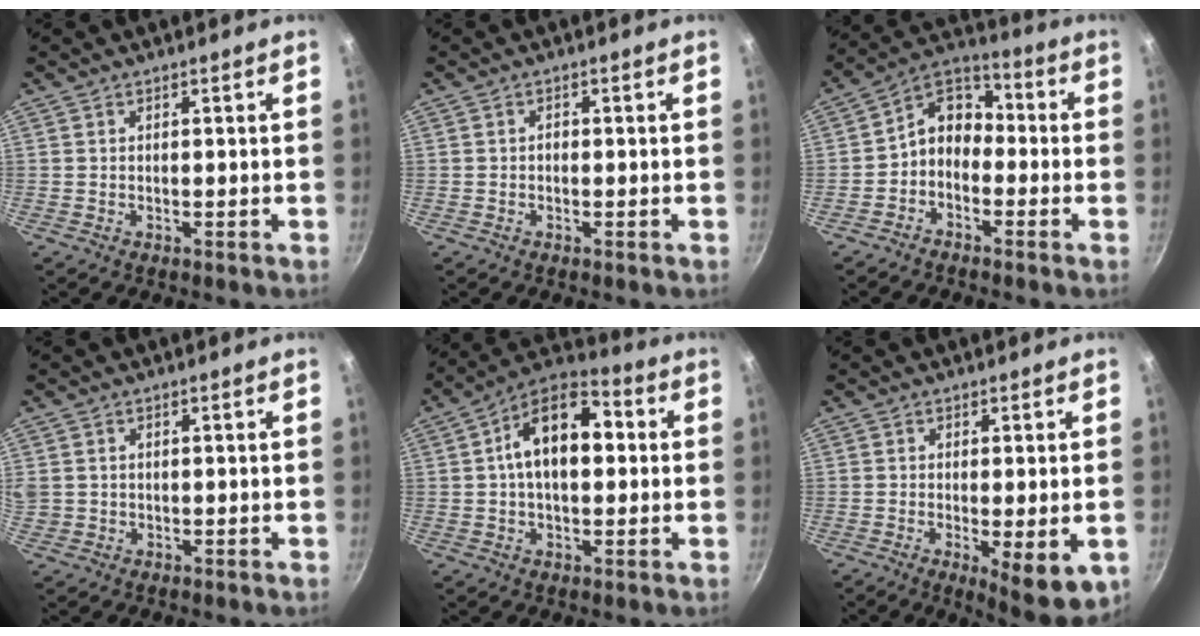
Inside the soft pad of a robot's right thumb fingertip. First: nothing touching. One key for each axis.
{"total": 0.8, "fx": -0.2, "fy": 0.6, "fz": 0.5, "tx": -0.002, "ty": 0.003, "tz": -0.008}
{"total": 8.9, "fx": -2.0, "fy": 6.7, "fz": 5.5, "tx": -0.063, "ty": 0.047, "tz": -0.057}
{"total": 4.0, "fx": 0.0, "fy": 3.4, "fz": 2.0, "tx": -0.050, "ty": 0.004, "tz": 0.008}
{"total": 14.5, "fx": 1.8, "fy": 8.3, "fz": 11.7, "tx": -0.173, "ty": 0.033, "tz": 0.017}
{"total": 9.1, "fx": -2.7, "fy": 2.6, "fz": 8.3, "tx": -0.116, "ty": -0.021, "tz": -0.033}